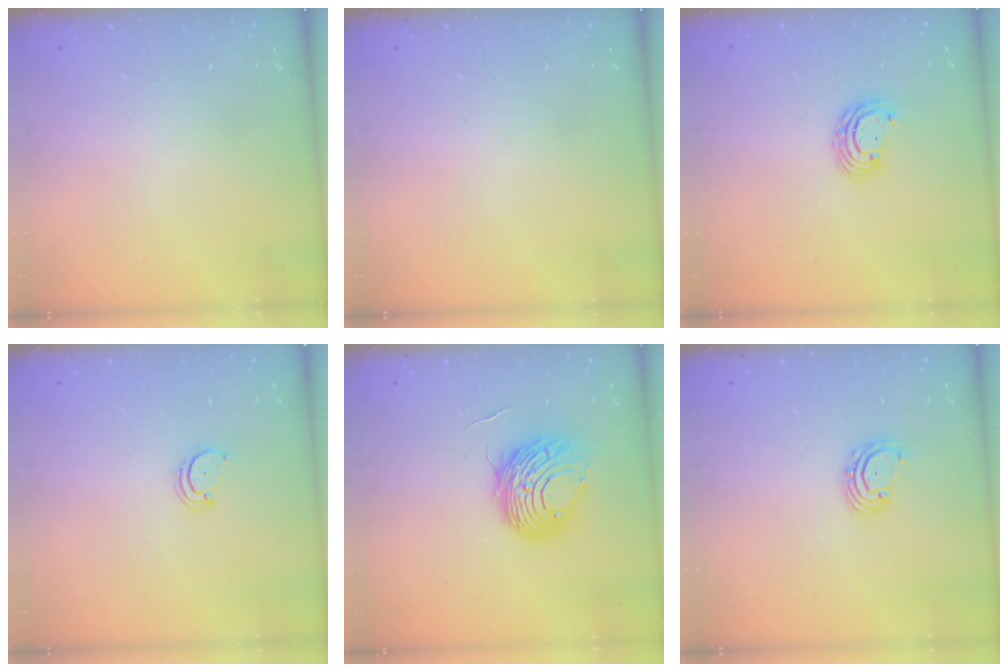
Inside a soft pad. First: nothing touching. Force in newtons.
{"total": 0.0}
{"total": 5.3, "press": 5.3, "slide": 0.2}
{"total": 2.4, "press": 2.3, "slide": 0.5}
{"total": 9.5, "press": 9.5, "slide": 1.0}
{"total": 2.6, "press": 2.5, "slide": 0.6}